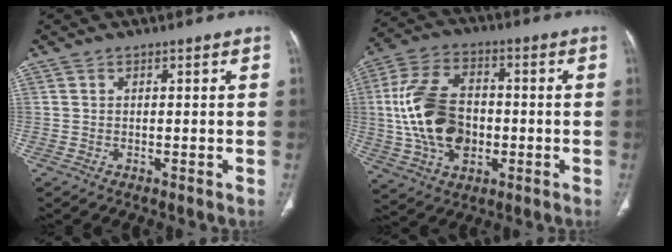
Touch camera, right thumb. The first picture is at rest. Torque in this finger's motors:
{"motor_torque": [1.85, 2.39, 1.79, -0.02, 0.38]}